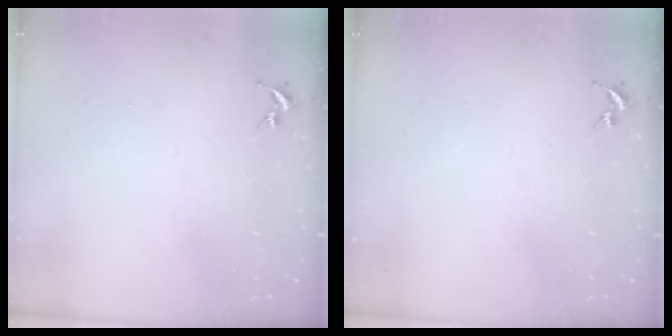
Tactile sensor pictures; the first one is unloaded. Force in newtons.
{"total": 0.0}